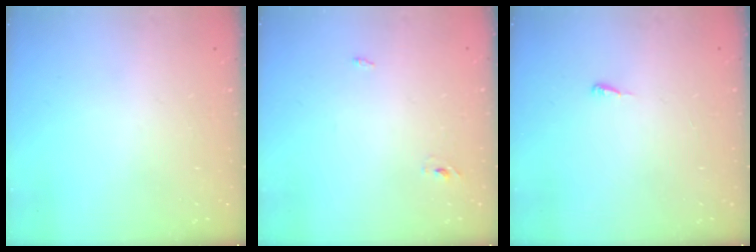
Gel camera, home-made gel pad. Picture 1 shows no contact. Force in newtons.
{"total": 2.3, "press": 2.1, "slide": 1.0}
{"total": 4.4, "press": 4.4, "slide": 0.5}